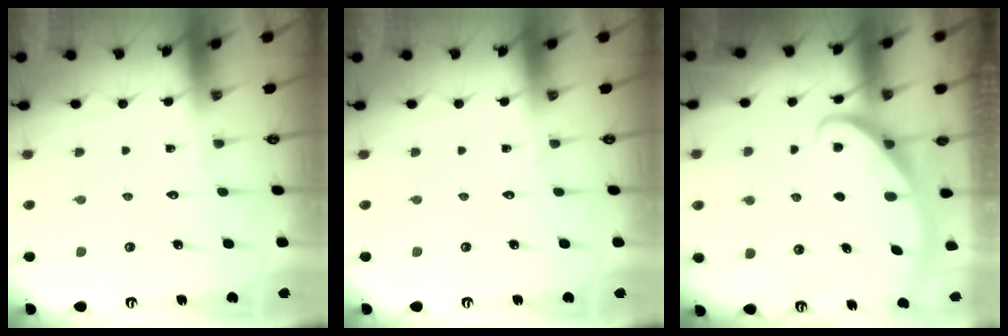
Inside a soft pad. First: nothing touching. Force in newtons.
{"total": 0.0}
{"total": 3.0, "press": 3.0, "slide": 0.4}